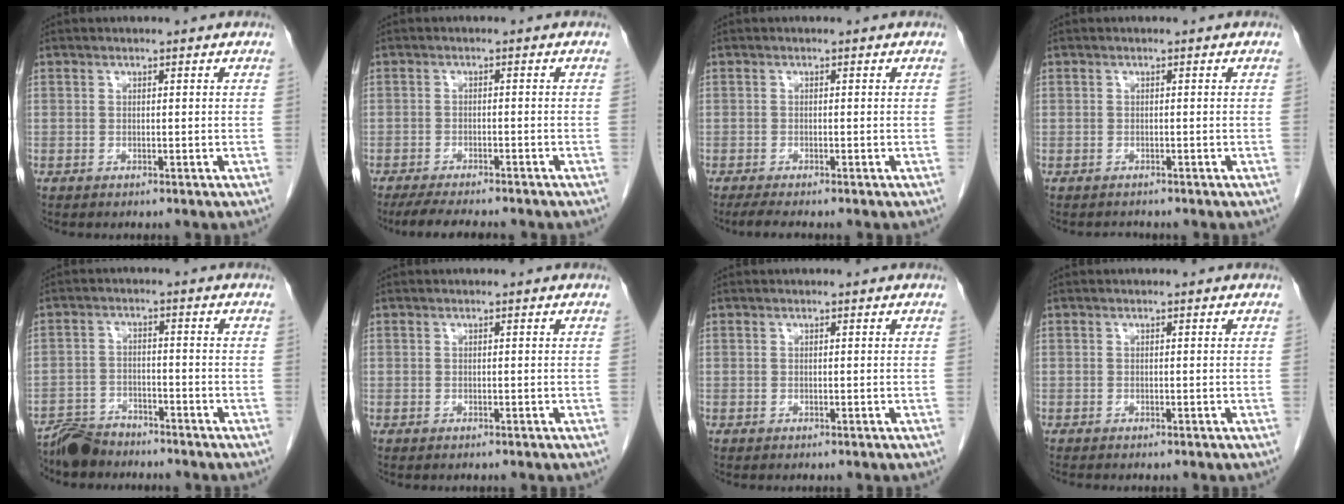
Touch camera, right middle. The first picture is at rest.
{"total": 8.4, "force": [-7.1, 1.5, 4.2], "torque": [-0.062, -0.013, -0.104]}
{"total": 2.9, "force": [-2.4, 0.1, 1.7], "torque": [-0.029, -0.007, -0.038]}
{"total": 1.0, "force": [-0.9, 0.5, -0.2], "torque": [-0.003, -0.002, -0.015]}
{"total": 6.6, "force": [-6.1, 2.0, 1.2], "torque": [-0.025, -0.014, -0.114]}
{"total": 0.0}
{"total": 0.0}
{"total": 1.0, "force": [-0.9, 0.1, 0.5], "torque": [-0.008, -0.001, -0.012]}